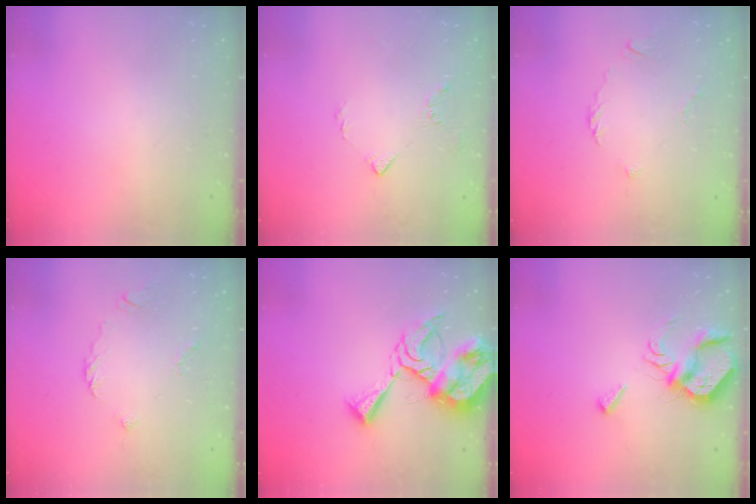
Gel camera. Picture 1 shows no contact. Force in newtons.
{"total": 4.2, "press": 4.1, "slide": 1.0}
{"total": 2.6, "press": 2.6, "slide": 0.6}
{"total": 2.2, "press": 2.1, "slide": 0.7}
{"total": 13.1, "press": 13.0, "slide": 1.4}
{"total": 7.9, "press": 7.9, "slide": 0.7}